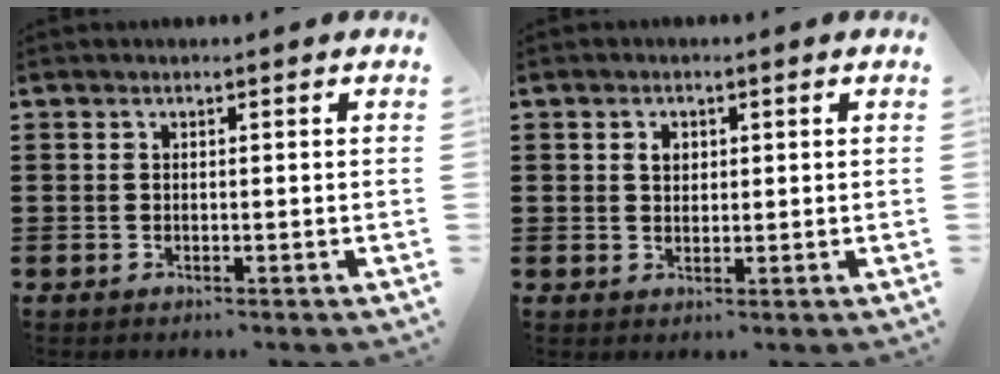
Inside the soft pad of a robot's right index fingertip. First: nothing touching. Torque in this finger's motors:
{"motor_torque": [0.86, 0.56, 0.23, 0.05]}